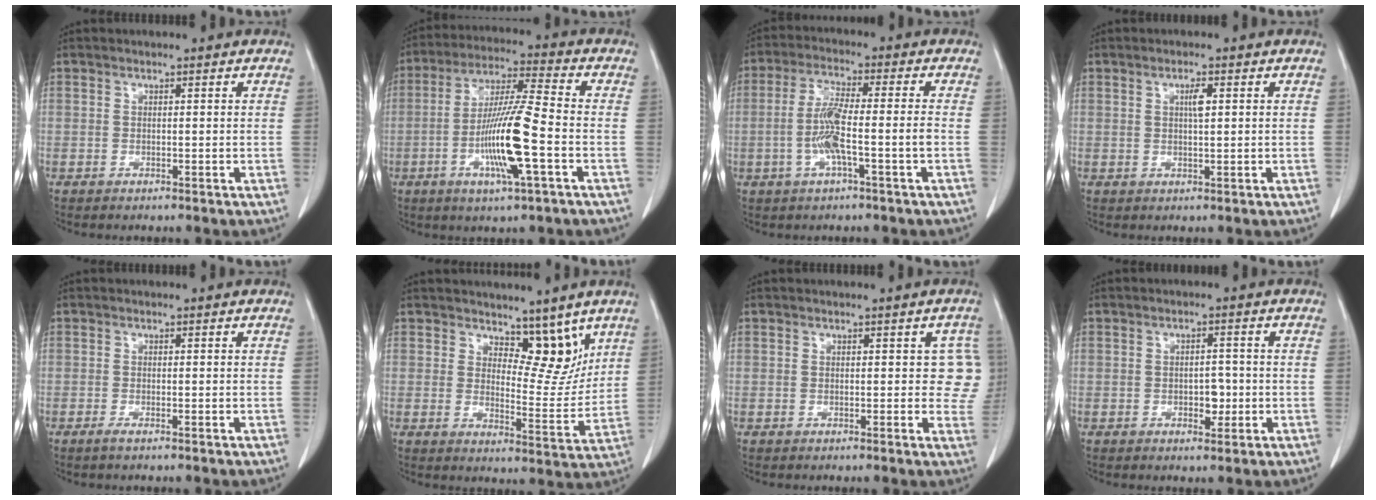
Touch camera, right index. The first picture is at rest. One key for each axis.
{"total": 12.9, "fx": -3.7, "fy": 0.2, "fz": 12.4, "tx": -0.243, "ty": -0.008, "tz": -0.071}
{"total": 7.2, "fx": -2.0, "fy": 0.1, "fz": 6.9, "tx": -0.144, "ty": 0.010, "tz": -0.036}
{"total": 2.0, "fx": 0.6, "fy": 0.4, "fz": 1.9, "tx": -0.034, "ty": 0.001, "tz": 0.010}
{"total": 0.8, "fx": -0.6, "fy": -0.1, "fz": 0.6, "tx": -0.013, "ty": -0.002, "tz": -0.013}
{"total": 7.3, "fx": 5.3, "fy": 3.3, "fz": 3.9, "tx": -0.036, "ty": -0.012, "tz": 0.085}
{"total": 4.6, "fx": 0.9, "fy": 2.8, "fz": 3.5, "tx": -0.010, "ty": 0.010, "tz": 0.004}
{"total": 2.9, "fx": -0.6, "fy": 1.6, "fz": 2.3, "tx": -0.034, "ty": 0.003, "tz": -0.002}